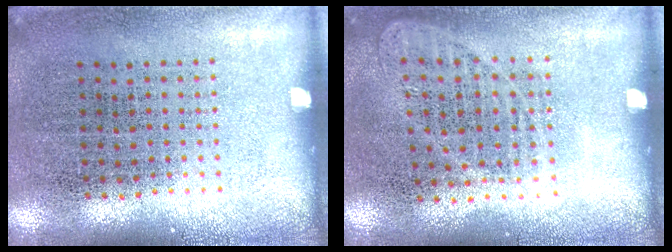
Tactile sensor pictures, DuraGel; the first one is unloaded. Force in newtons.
{"total": 0.9, "press": 0.8, "slide": 0.4}